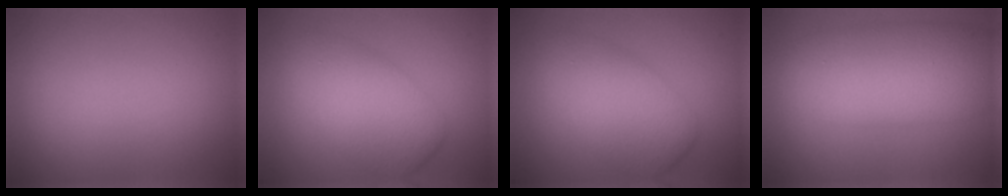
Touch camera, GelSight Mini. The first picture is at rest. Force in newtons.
{"total": 5.8, "press": 5.8, "slide": 0.3}
{"total": 5.8, "press": 5.8, "slide": 0.3}
{"total": 8.6, "press": 8.6, "slide": 0.3}